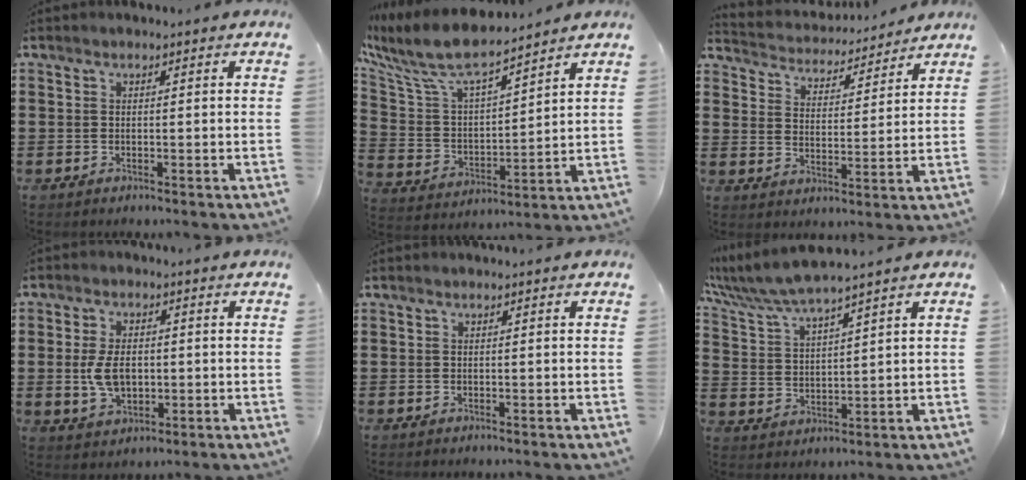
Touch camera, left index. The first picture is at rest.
{"total": 9.6, "force": [8.1, 2.1, 4.6], "torque": [-0.125, -0.043, 0.141]}
{"total": 4.1, "force": [4.0, 0.4, -0.2], "torque": [-0.024, -0.031, 0.065]}
{"total": 6.1, "force": [-0.2, 3.6, 4.9], "torque": [-0.099, 0.001, -0.008]}
{"total": 0.0}
{"total": 5.8, "force": [5.1, 0.2, 2.8], "torque": [-0.075, -0.023, 0.087]}